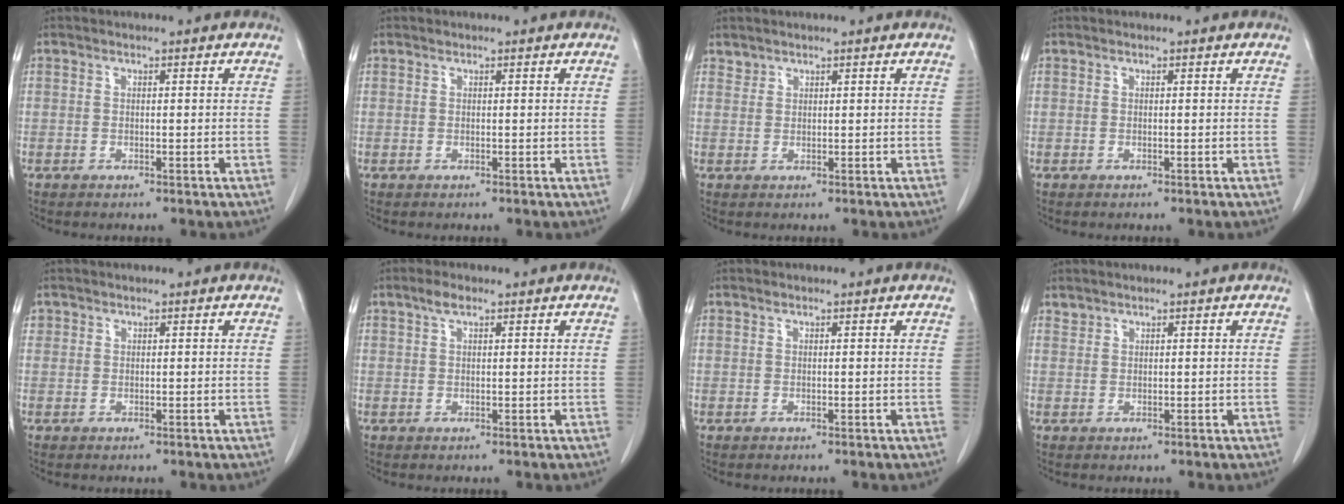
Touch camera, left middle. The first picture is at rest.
{"total": 0.0}
{"total": 0.9, "force": [0.9, 0.2, -0.1], "torque": [0.002, 0.001, 0.017]}
{"total": 0.0}
{"total": 0.9, "force": [0.5, 0.8, 0.1], "torque": [0.008, 0.009, 0.007]}
{"total": 2.0, "force": [1.3, 0.6, 1.4], "torque": [-0.030, 0.008, 0.026]}
{"total": 0.0}
{"total": 0.8, "force": [0.7, 0.1, -0.1], "torque": [-0.002, 0.002, 0.017]}